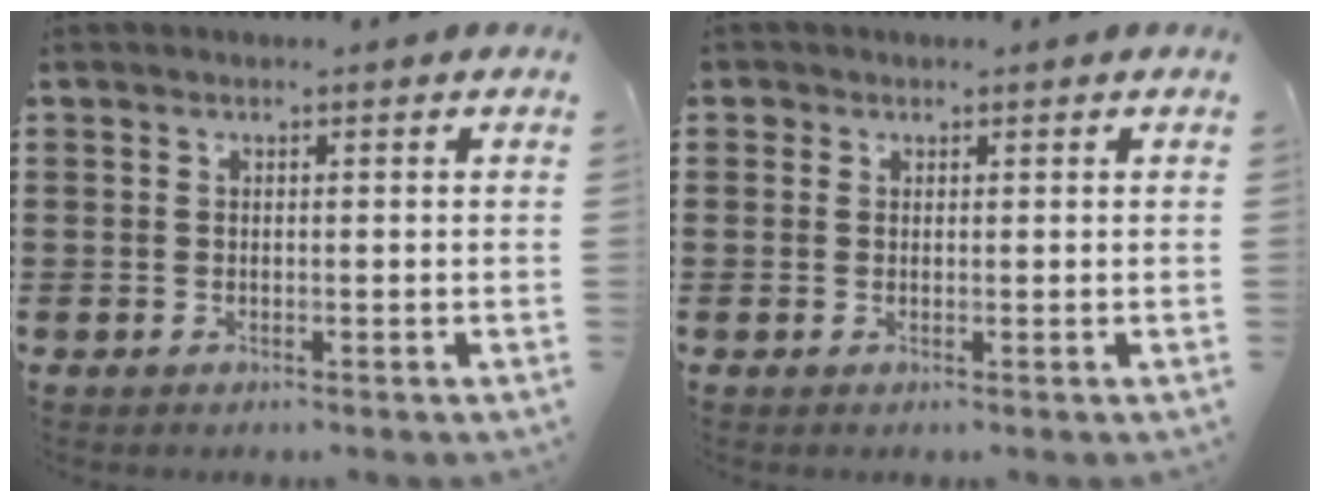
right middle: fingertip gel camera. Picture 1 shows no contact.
{"total": 0.9, "force": [0.5, 0.8, -0.1], "torque": [0.001, 0.006, 0.009]}